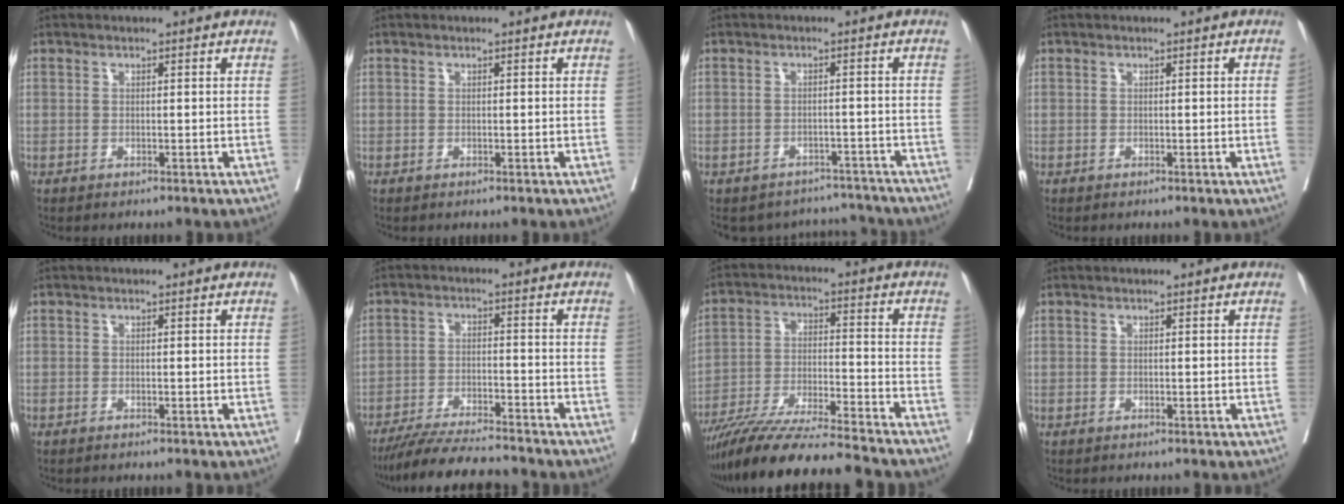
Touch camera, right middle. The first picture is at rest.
{"total": 0.0}
{"total": 8.3, "force": [-7.8, 2.8, -0.4], "torque": [0.013, 0.023, -0.093]}
{"total": 0.5, "force": [0.0, -0.2, 0.5], "torque": [-0.003, 0.000, 0.000]}
{"total": 0.5, "force": [-0.5, 0.0, 0.2], "torque": [-0.005, -0.003, -0.010]}
{"total": 11.4, "force": [-10.4, 0.8, 4.5], "torque": [-0.072, -0.016, -0.172]}
{"total": 17.8, "force": [-15.8, -0.1, 8.3], "torque": [-0.155, -0.032, -0.268]}
{"total": 0.0}